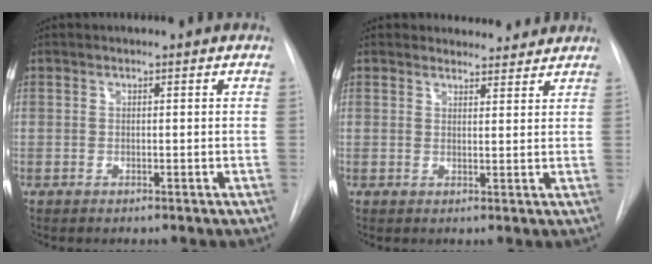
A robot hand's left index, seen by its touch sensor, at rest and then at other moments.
{"total": 5.1, "force": [4.8, 1.7, 0.2], "torque": [0.007, 0.003, 0.051]}